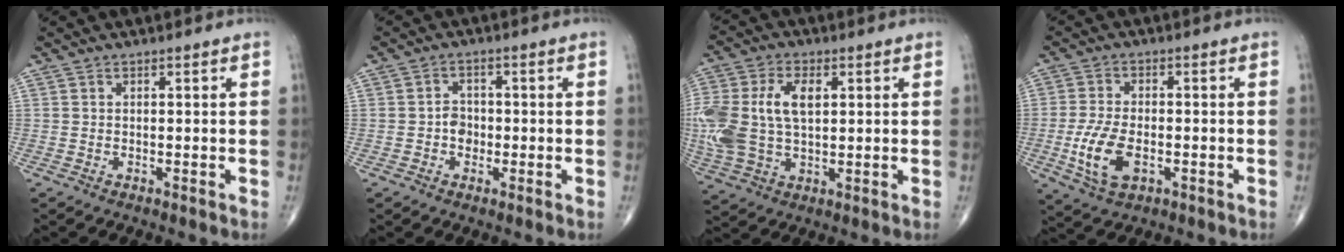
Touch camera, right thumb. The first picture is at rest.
{"total": 2.9, "force": [-0.7, 2.4, 1.4], "torque": [-0.002, 0.006, -0.019]}
{"total": 17.3, "force": [1.9, 10.5, 13.7], "torque": [-0.325, 0.007, 0.040]}
{"total": 9.1, "force": [-2.5, 4.8, 7.3], "torque": [-0.152, 0.001, -0.042]}